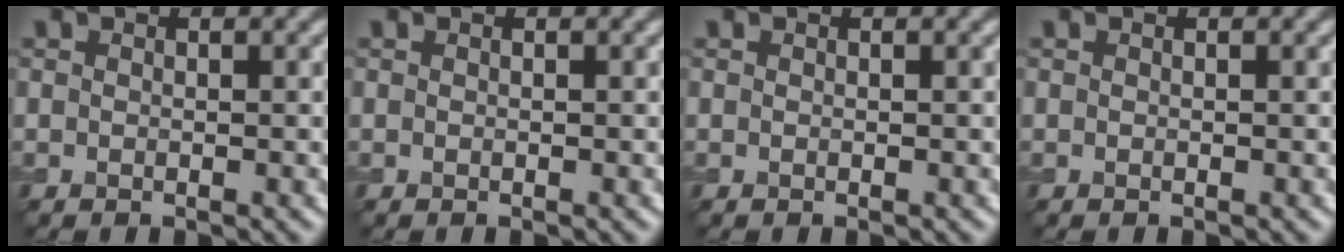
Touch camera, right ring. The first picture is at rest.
{"total": 0.0}
{"total": 0.0}
{"total": 0.0}